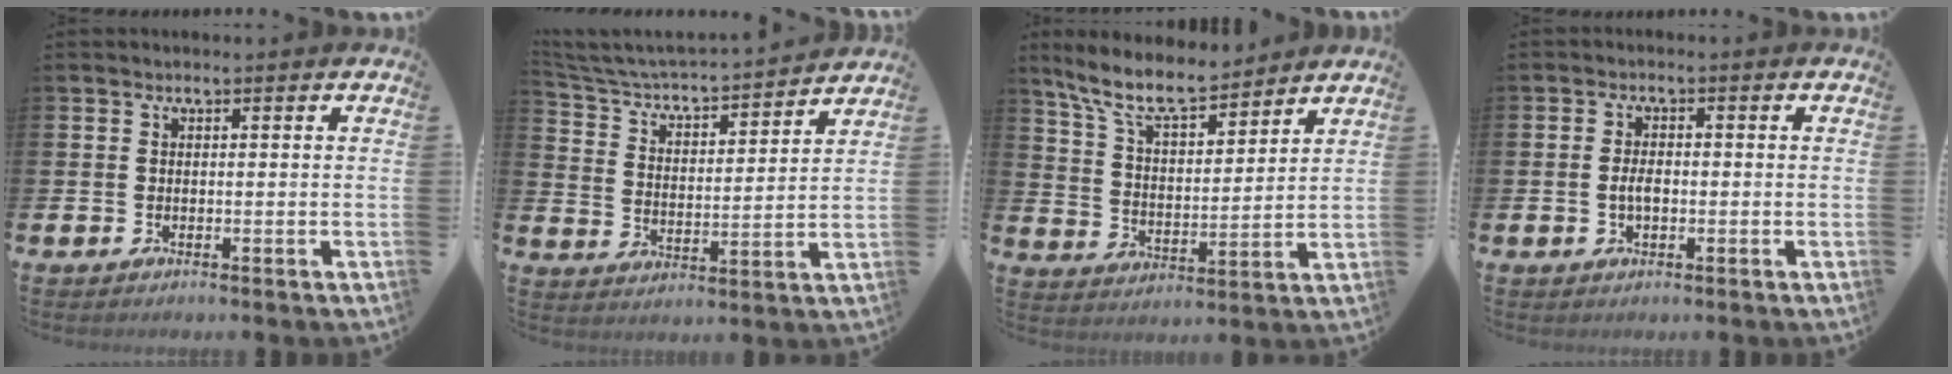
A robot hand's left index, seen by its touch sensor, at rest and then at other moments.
{"total": 4.4, "force": [4.1, 0.9, 1.4], "torque": [-0.058, -0.039, 0.061]}
{"total": 9.2, "force": [8.1, 2.2, 3.8], "torque": [-0.112, -0.039, 0.146]}
{"total": 2.4, "force": [-0.3, 1.3, 2.1], "torque": [-0.026, -0.002, -0.010]}